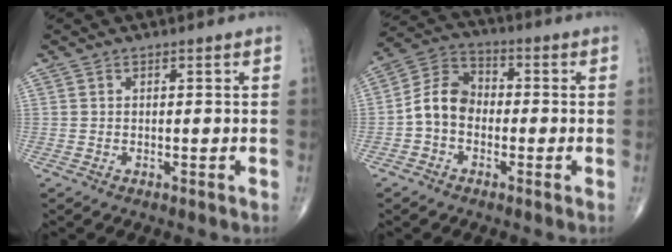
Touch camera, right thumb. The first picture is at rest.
{"total": 8.0, "force": [-1.6, 6.1, 4.9], "torque": [-0.077, 0.034, -0.047]}